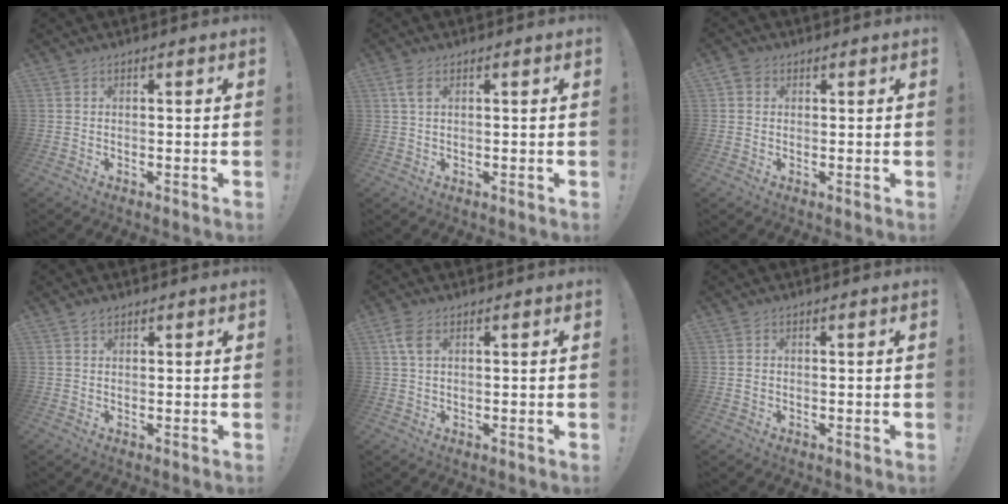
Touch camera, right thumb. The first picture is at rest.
{"total": 3.1, "force": [1.2, 1.5, 2.5], "torque": [-0.049, 0.002, 0.022]}
{"total": 2.5, "force": [0.8, 2.2, 0.8], "torque": [-0.015, 0.002, 0.015]}
{"total": 1.6, "force": [1.2, 0.9, 0.6], "torque": [-0.010, -0.001, 0.022]}
{"total": 4.7, "force": [1.6, 2.6, 3.6], "torque": [-0.073, 0.001, 0.030]}
{"total": 0.8, "force": [0.0, 0.8, 0.1], "torque": [-0.002, 0.004, -0.001]}